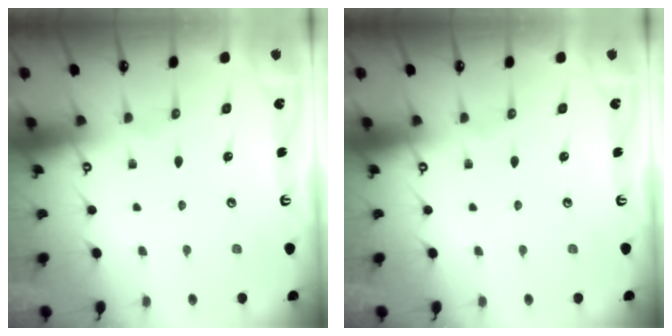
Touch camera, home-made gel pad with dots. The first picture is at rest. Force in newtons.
{"total": 0.0}